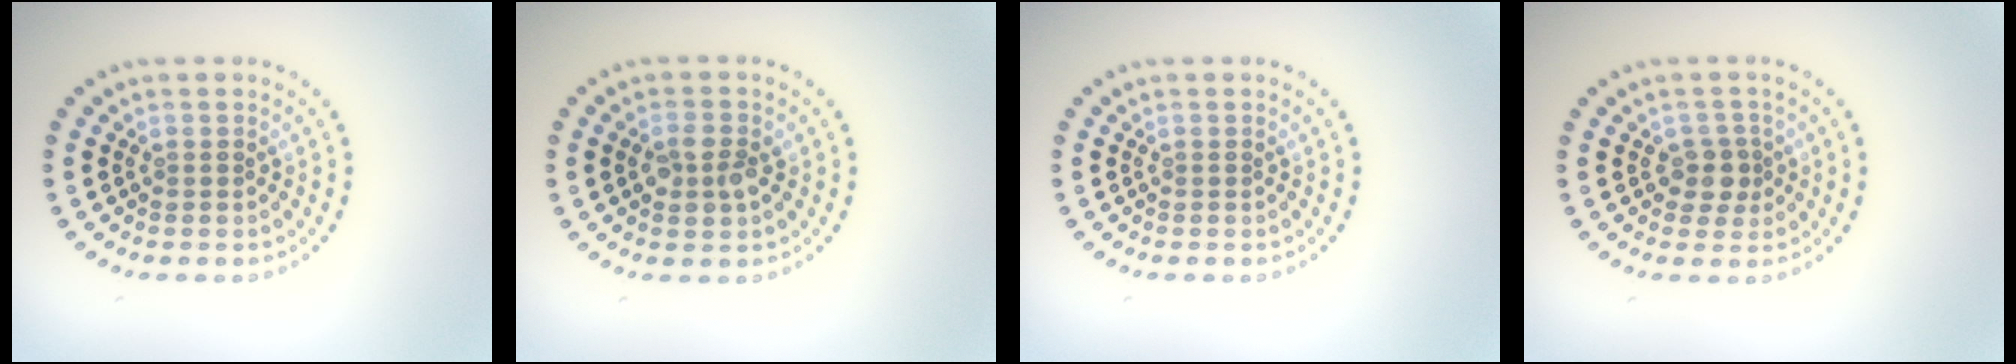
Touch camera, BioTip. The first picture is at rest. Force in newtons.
{"total": 2.5, "press": 2.5, "slide": 0.1}
{"total": 0.0}
{"total": 2.0, "press": 1.7, "slide": 1.0}